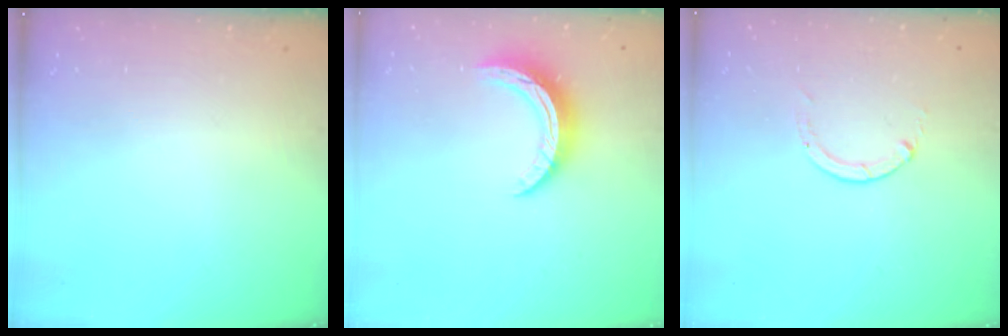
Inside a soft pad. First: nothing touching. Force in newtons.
{"total": 10.1, "press": 10.1, "slide": 0.1}
{"total": 0.0}